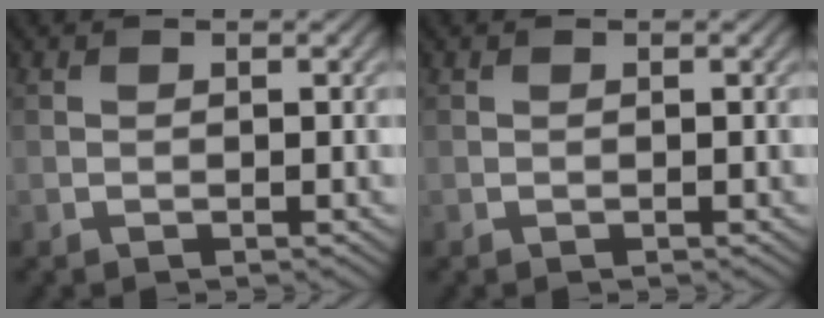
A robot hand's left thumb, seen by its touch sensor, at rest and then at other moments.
{"total": 0.0}